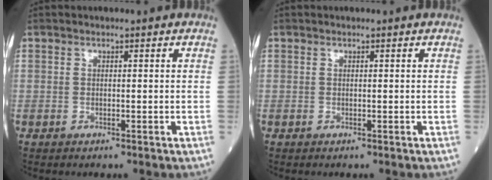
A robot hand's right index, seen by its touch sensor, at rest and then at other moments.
{"total": 0.0}